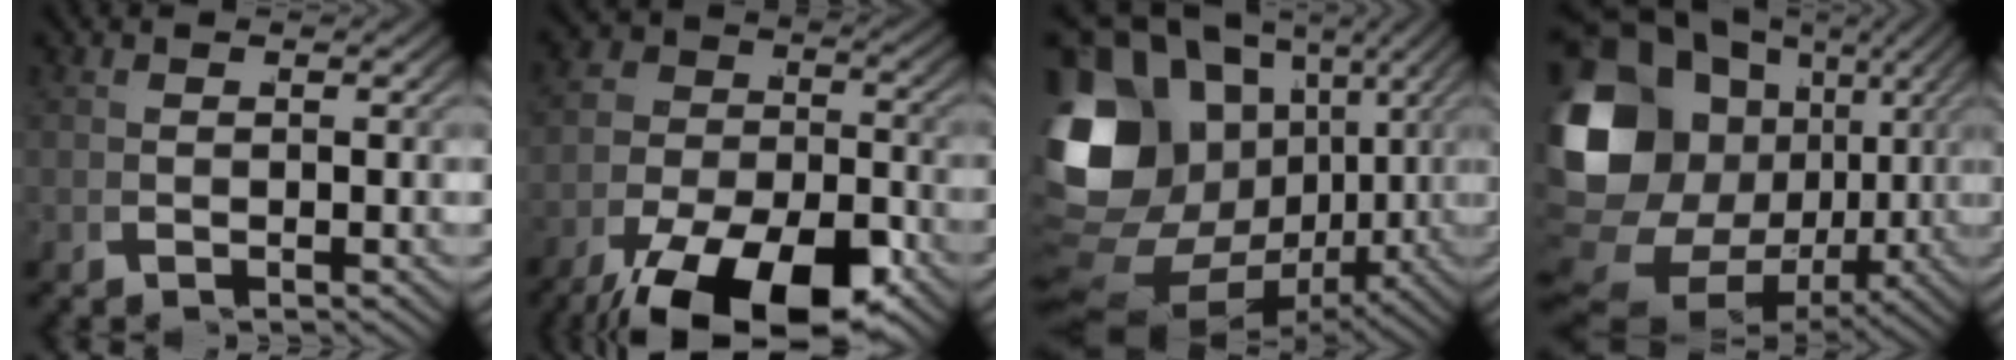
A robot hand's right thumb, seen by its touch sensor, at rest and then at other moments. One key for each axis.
{"total": 11.3, "fx": -6.2, "fy": 6.0, "fz": 7.3, "tx": -0.103, "ty": -0.049, "tz": -0.078}
{"total": 17.8, "fx": 1.1, "fy": 13.5, "fz": 11.6, "tx": -0.255, "ty": -0.052, "tz": 0.040}
{"total": 16.2, "fx": 1.5, "fy": 11.8, "fz": 10.9, "tx": -0.245, "ty": -0.052, "tz": 0.055}